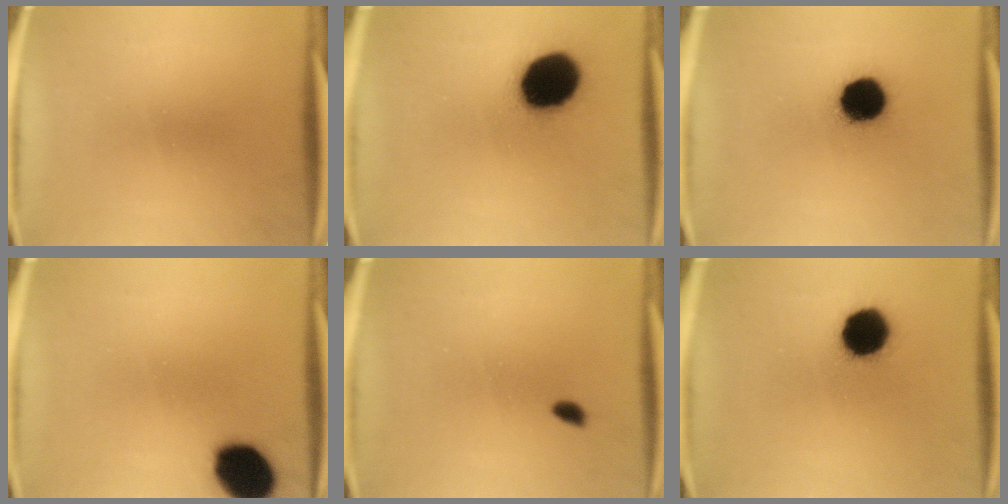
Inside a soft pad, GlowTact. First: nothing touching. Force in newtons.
{"total": 18.9}
{"total": 12.4}
{"total": 13.3}
{"total": 1.5}
{"total": 12.1}